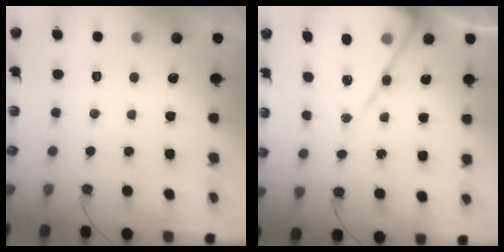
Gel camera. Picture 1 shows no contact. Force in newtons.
{"total": 13.1, "press": 13.0, "slide": 1.2}